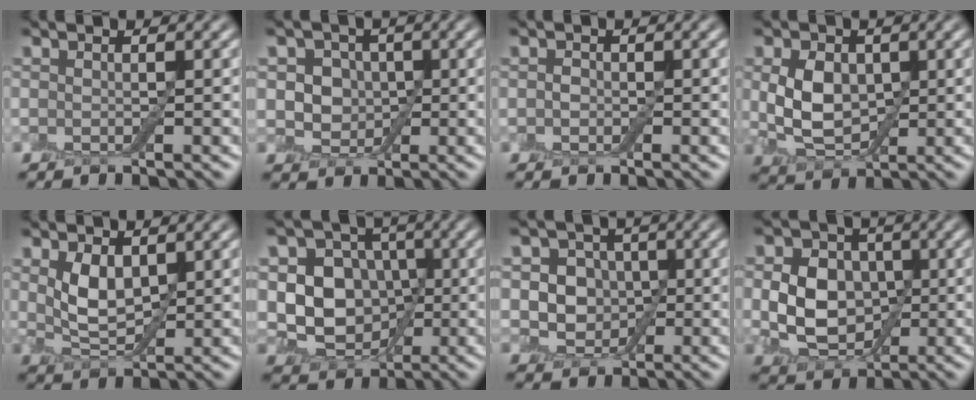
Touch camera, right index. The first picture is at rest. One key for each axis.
{"total": 3.4, "fx": 0.3, "fy": 3.0, "fz": 1.7, "tx": -0.017, "ty": 0.000, "tz": -0.012}
{"total": 0.6, "fx": -0.1, "fy": 0.5, "fz": 0.3, "tx": -0.005, "ty": 0.001, "tz": -0.005}
{"total": 4.7, "fx": 0.4, "fy": 3.3, "fz": 3.3, "tx": -0.072, "ty": -0.001, "tz": 0.011}
{"total": 3.4, "fx": 1.2, "fy": 1.9, "fz": 2.6, "tx": -0.061, "ty": -0.002, "tz": 0.029}
{"total": 6.8, "fx": 0.0, "fy": 5.8, "fz": 3.5, "tx": -0.042, "ty": -0.005, "tz": -0.015}
{"total": 4.6, "fx": 0.1, "fy": 4.1, "fz": 2.3, "tx": -0.020, "ty": 0.004, "tz": -0.016}
{"total": 6.1, "fx": -0.1, "fy": 4.7, "fz": 3.8, "tx": -0.073, "ty": -0.002, "tz": -0.002}